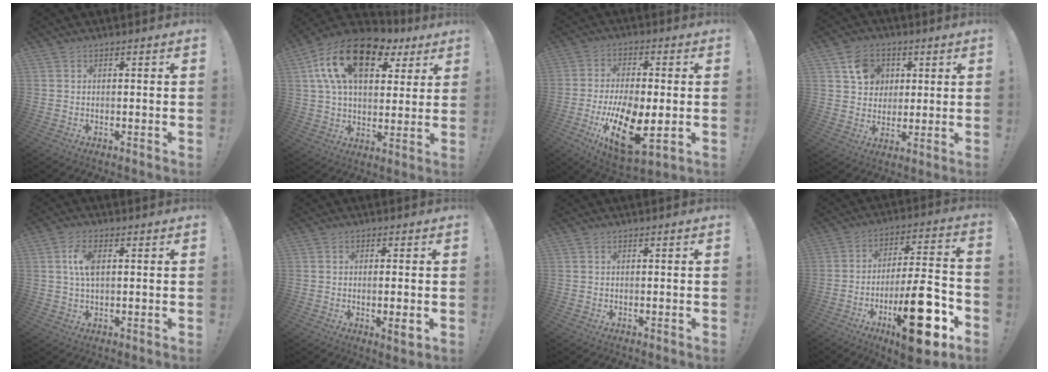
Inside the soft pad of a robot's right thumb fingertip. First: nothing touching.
{"total": 20.1, "force": [9.2, 11.0, 14.1], "torque": [-0.233, -0.039, 0.162]}
{"total": 17.9, "force": [-4.8, 8.4, 15.1], "torque": [-0.254, 0.014, -0.068]}
{"total": 10.6, "force": [4.2, 9.1, 3.2], "torque": [-0.036, -0.018, 0.087]}
{"total": 6.2, "force": [1.2, 3.1, 5.2], "torque": [-0.093, 0.000, 0.017]}
{"total": 3.8, "force": [-0.7, 0.1, 3.7], "torque": [-0.049, -0.010, -0.011]}
{"total": 0.0}
{"total": 23.4, "force": [-10.1, 7.3, 19.8], "torque": [-0.317, 0.063, -0.151]}